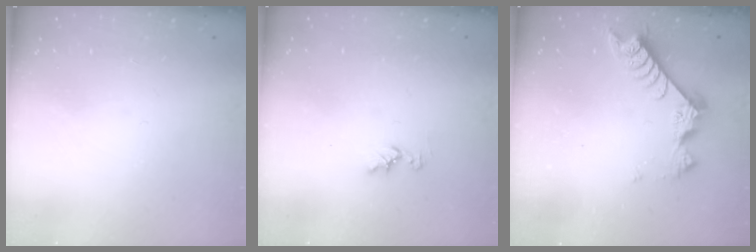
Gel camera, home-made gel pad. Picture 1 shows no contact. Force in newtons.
{"total": 5.1, "press": 5.1, "slide": 0.6}
{"total": 9.0, "press": 9.0, "slide": 1.0}